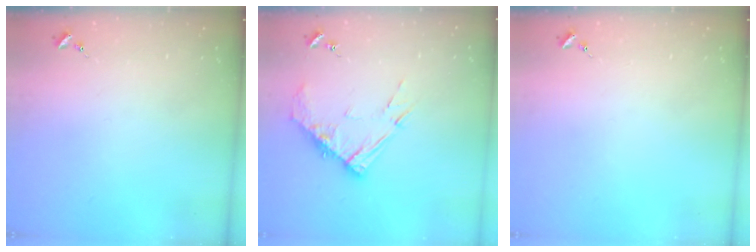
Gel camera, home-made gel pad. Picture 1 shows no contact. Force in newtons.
{"total": 11.1, "press": 11.0, "slide": 1.1}
{"total": 0.0}